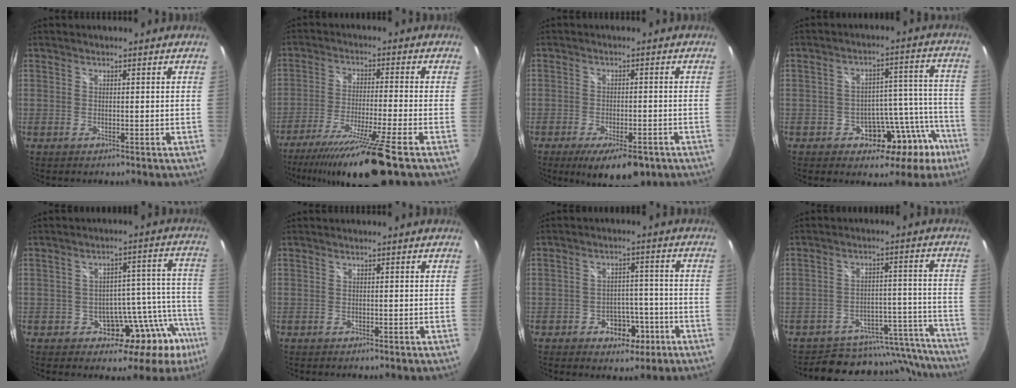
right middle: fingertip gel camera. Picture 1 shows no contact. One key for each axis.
{"total": 15.9, "fx": -12.0, "fy": -1.1, "fz": 10.3, "tx": -0.205, "ty": -0.044, "tz": -0.201}
{"total": 10.0, "fx": -6.7, "fy": 3.4, "fz": 6.6, "tx": -0.121, "ty": -0.024, "tz": -0.097}
{"total": 13.0, "fx": -7.9, "fy": 8.3, "fz": 6.1, "tx": -0.067, "ty": 0.037, "tz": -0.083}
{"total": 15.2, "fx": -9.7, "fy": 8.3, "fz": 8.2, "tx": -0.090, "ty": 0.022, "tz": -0.121}
{"total": 0.0}
{"total": 6.9, "fx": -3.8, "fy": 4.9, "fz": 3.1, "tx": -0.059, "ty": 0.015, "tz": -0.040}
{"total": 17.4, "fx": -15.8, "fy": 6.8, "fz": 2.9, "tx": -0.038, "ty": 0.052, "tz": -0.193}